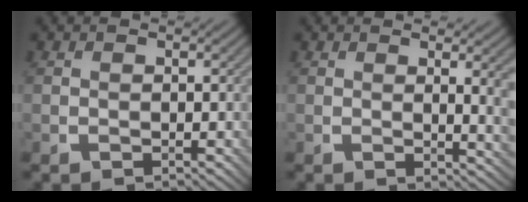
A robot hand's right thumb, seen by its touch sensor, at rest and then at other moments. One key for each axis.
{"total": 4.6, "fx": 0.8, "fy": 0.9, "fz": 4.4, "tx": -0.068, "ty": 0.000, "tz": 0.012}